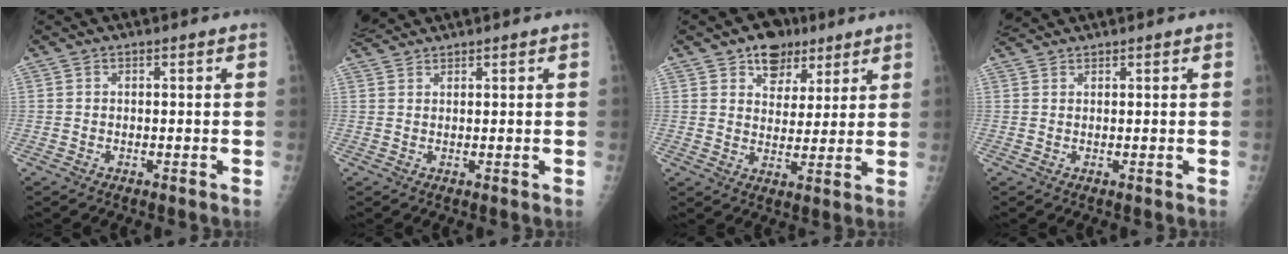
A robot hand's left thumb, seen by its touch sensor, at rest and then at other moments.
{"total": 3.1, "force": [3.1, 0.2, 0.4], "torque": [-0.013, 0.014, 0.066]}
{"total": 8.1, "force": [5.1, 5.8, 2.6], "torque": [-0.003, -0.020, 0.077]}
{"total": 2.2, "force": [2.1, 0.2, 0.3], "torque": [-0.009, 0.015, 0.045]}